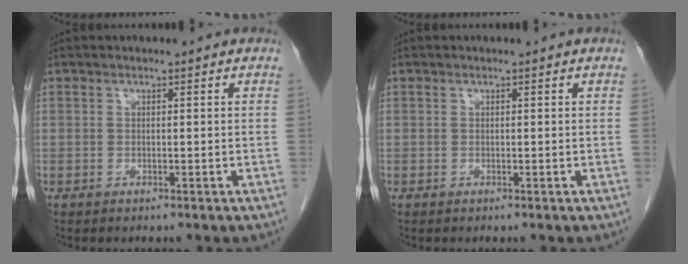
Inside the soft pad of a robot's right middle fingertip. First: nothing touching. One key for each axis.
{"total": 0.0}